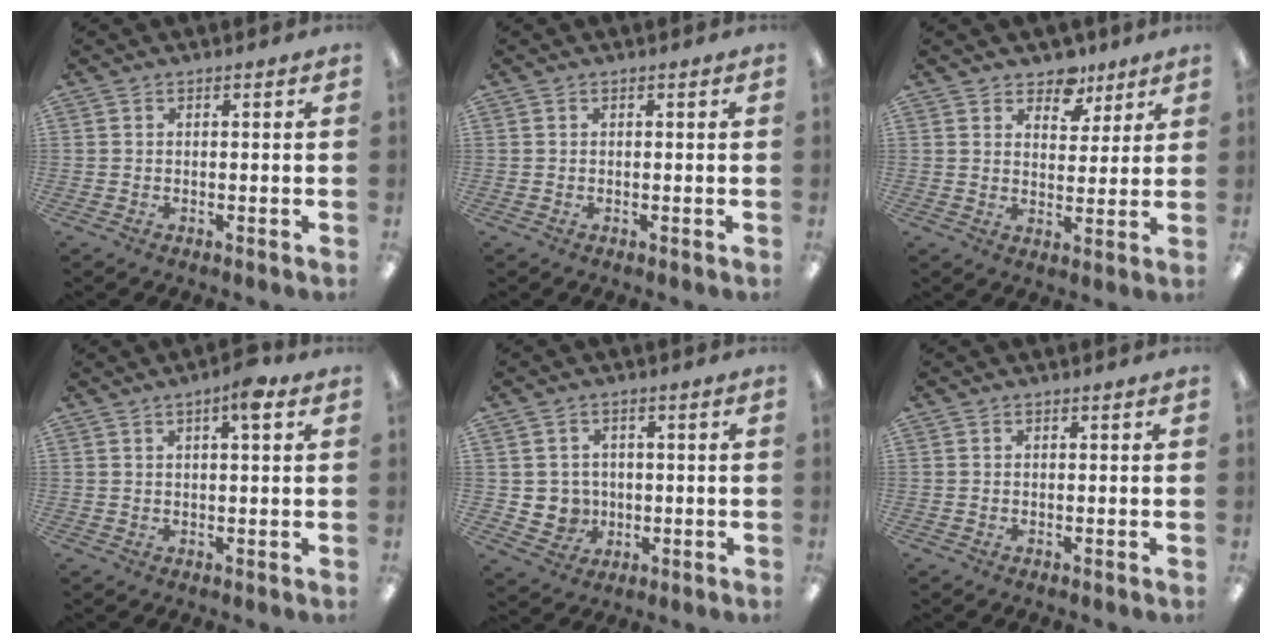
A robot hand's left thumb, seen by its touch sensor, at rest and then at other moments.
{"total": 0.0}
{"total": 7.7, "force": [5.9, 4.5, 2.1], "torque": [-0.016, -0.036, 0.103]}
{"total": 5.0, "force": [2.6, 1.1, 4.1], "torque": [-0.063, -0.002, 0.038]}
{"total": 5.0, "force": [0.3, 4.9, 0.6], "torque": [-0.018, 0.006, 0.011]}
{"total": 0.0}